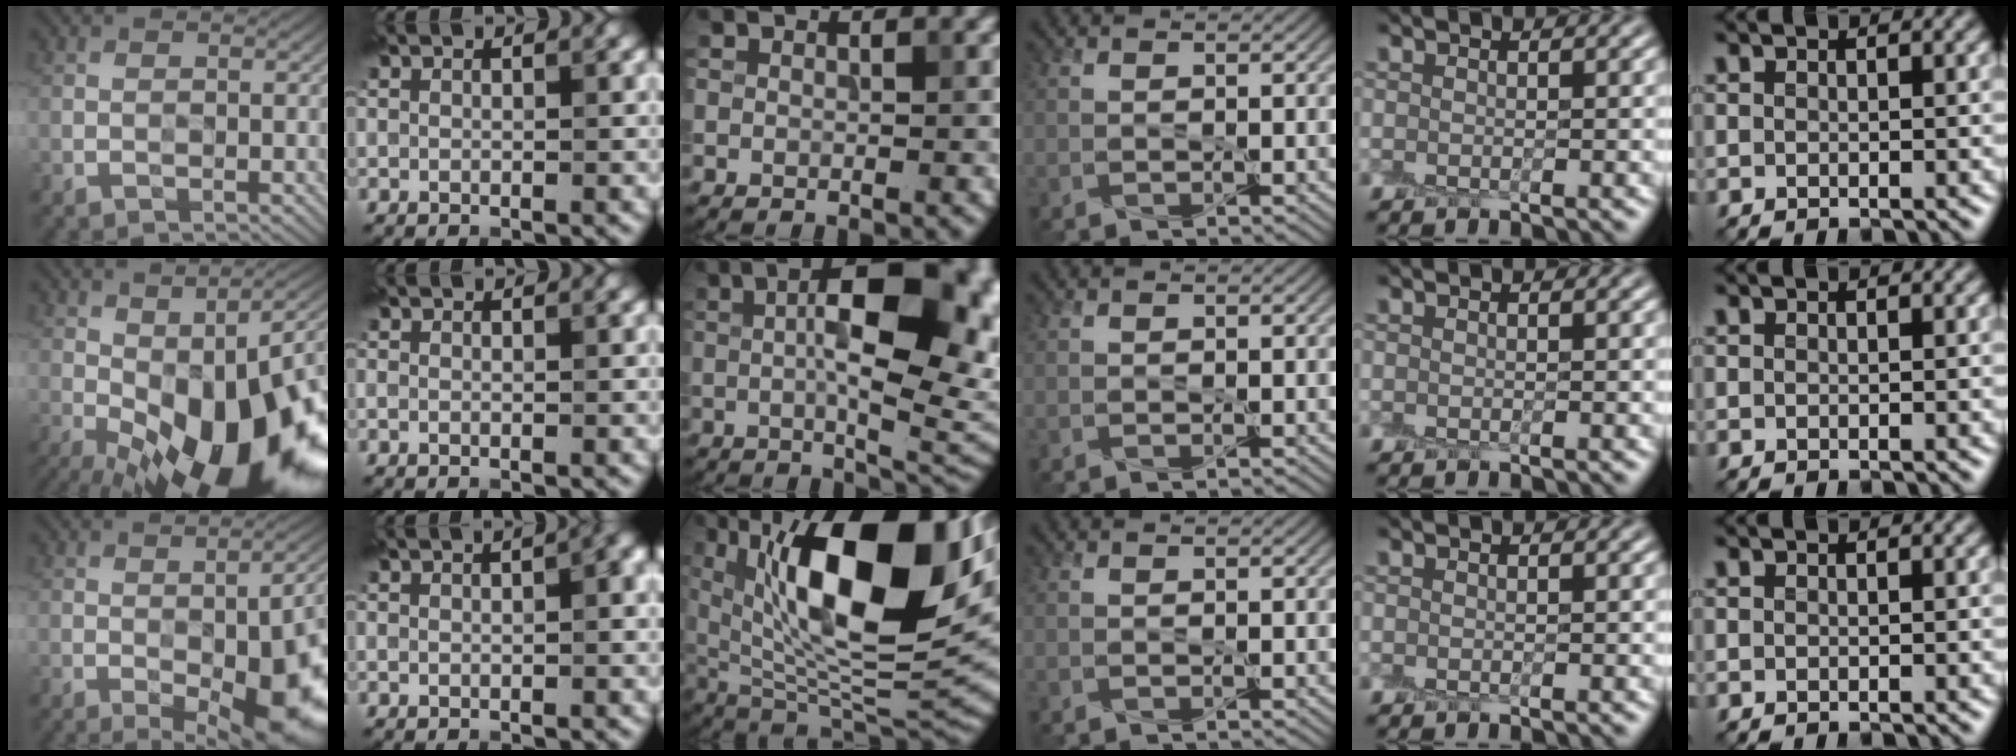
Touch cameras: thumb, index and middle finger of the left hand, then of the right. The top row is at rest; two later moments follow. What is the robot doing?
{"motion": "peel", "object": "plastic wrap"}